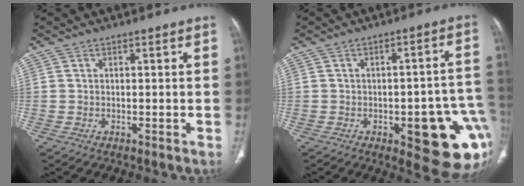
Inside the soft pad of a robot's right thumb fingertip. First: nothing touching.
{"total": 16.9, "force": [-5.2, 6.1, 14.9], "torque": [-0.127, 0.027, -0.044]}